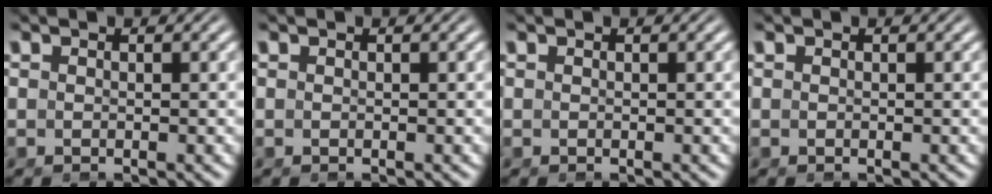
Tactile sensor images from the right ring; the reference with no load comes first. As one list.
[{"total": 0.0}, {"total": 0.0}, {"total": 0.0}]